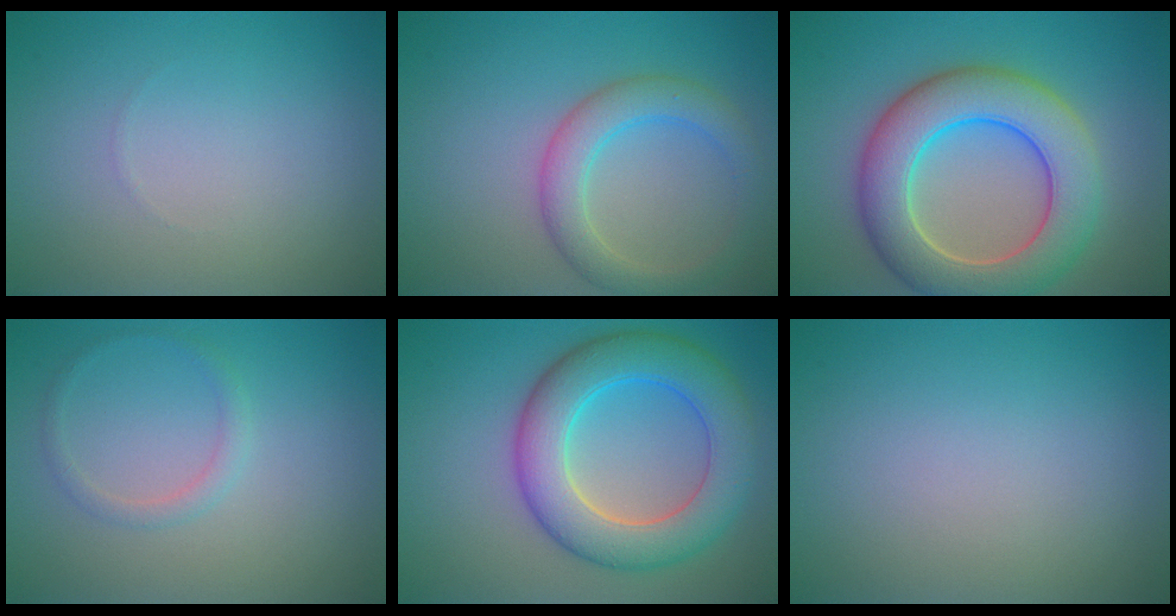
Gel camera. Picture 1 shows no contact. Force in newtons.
{"total": 3.9, "press": 3.9, "slide": 0.2}
{"total": 9.1, "press": 9.0, "slide": 0.7}
{"total": 1.3, "press": 1.3, "slide": 0.0}
{"total": 8.0, "press": 8.0, "slide": 0.1}
{"total": 0.0}